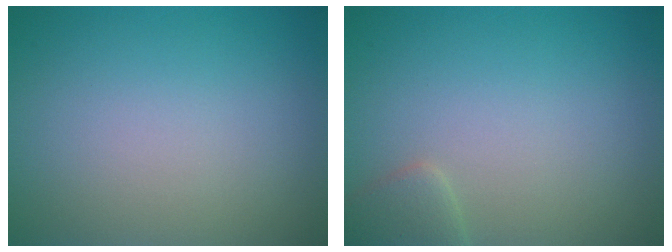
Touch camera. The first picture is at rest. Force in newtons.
{"total": 1.7, "press": 1.7, "slide": 0.1}